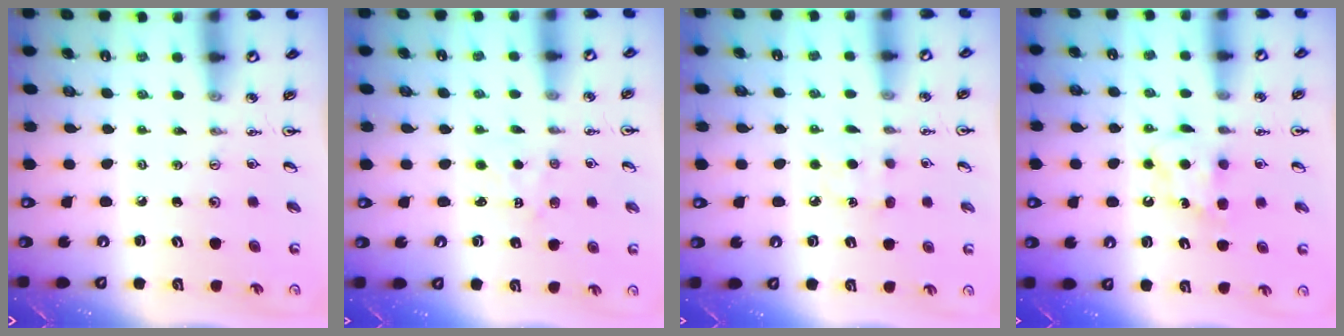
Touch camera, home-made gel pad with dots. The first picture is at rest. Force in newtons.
{"total": 1.3, "press": 1.3, "slide": 0.2}
{"total": 5.2, "press": 5.1, "slide": 0.6}
{"total": 6.8, "press": 6.7, "slide": 0.9}